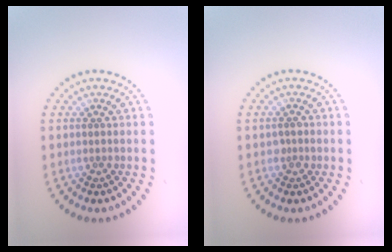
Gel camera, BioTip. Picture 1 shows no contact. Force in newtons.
{"total": 0.7, "press": 0.7, "slide": 0.1}